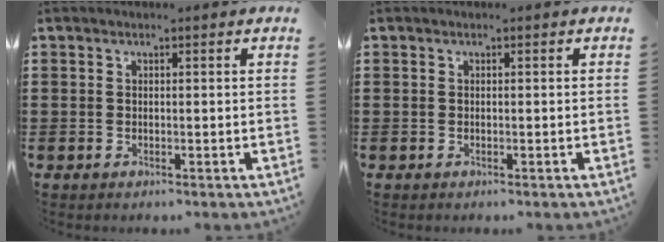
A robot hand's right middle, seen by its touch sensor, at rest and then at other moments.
{"total": 0.0}